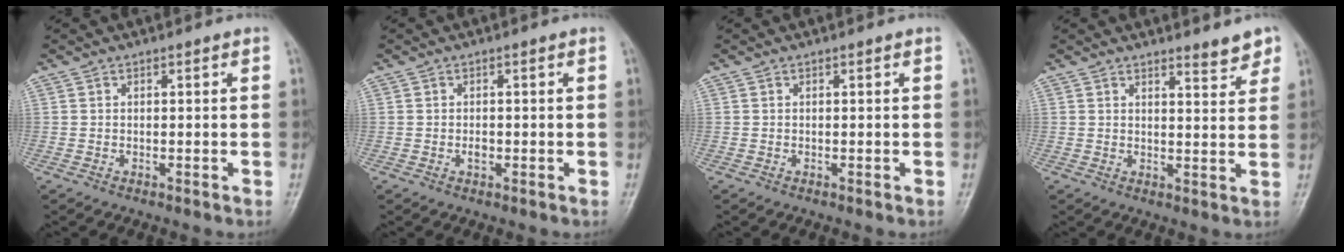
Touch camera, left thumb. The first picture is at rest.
{"total": 1.2, "force": [-0.3, 0.7, 0.9], "torque": [-0.012, 0.001, -0.004]}
{"total": 0.0}
{"total": 3.9, "force": [3.2, 1.0, 1.9], "torque": [-0.010, -0.026, 0.042]}